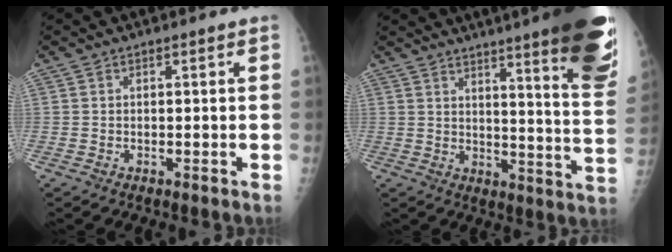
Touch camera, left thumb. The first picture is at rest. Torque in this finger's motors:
{"motor_torque": [3.05, 1.80, 1.52, -1.26, 0.43]}